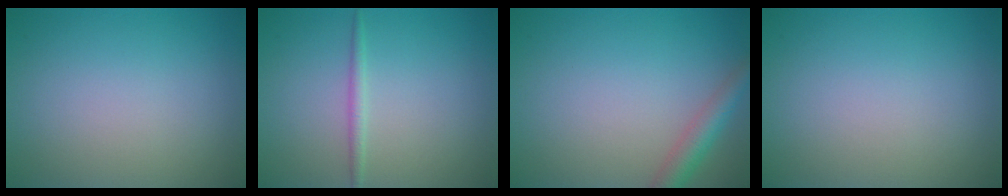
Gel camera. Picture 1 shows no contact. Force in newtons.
{"total": 1.1, "press": 1.1, "slide": 0.0}
{"total": 2.8, "press": 2.8, "slide": 0.1}
{"total": 0.0}